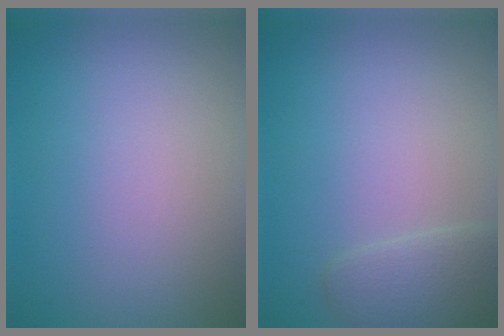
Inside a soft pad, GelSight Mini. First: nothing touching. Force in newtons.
{"total": 2.1, "press": 2.0, "slide": 0.1}